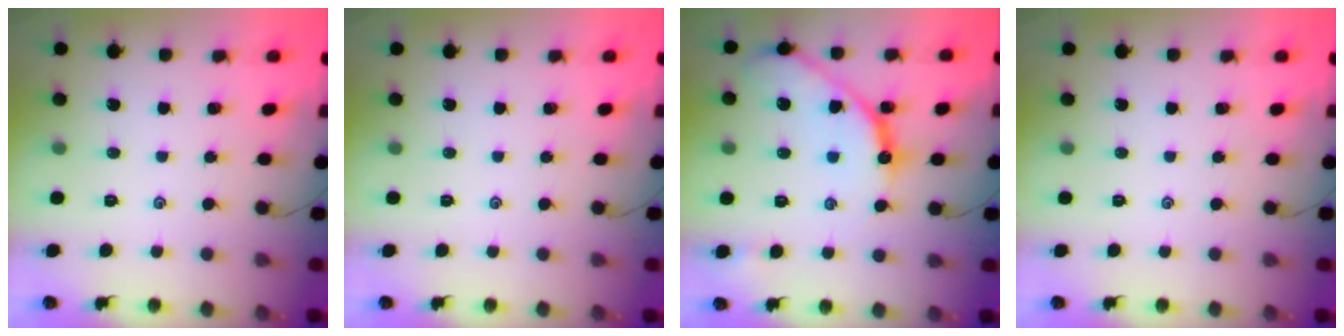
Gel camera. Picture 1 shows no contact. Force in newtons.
{"total": 0.0}
{"total": 15.1, "press": 15.0, "slide": 1.3}
{"total": 0.0}